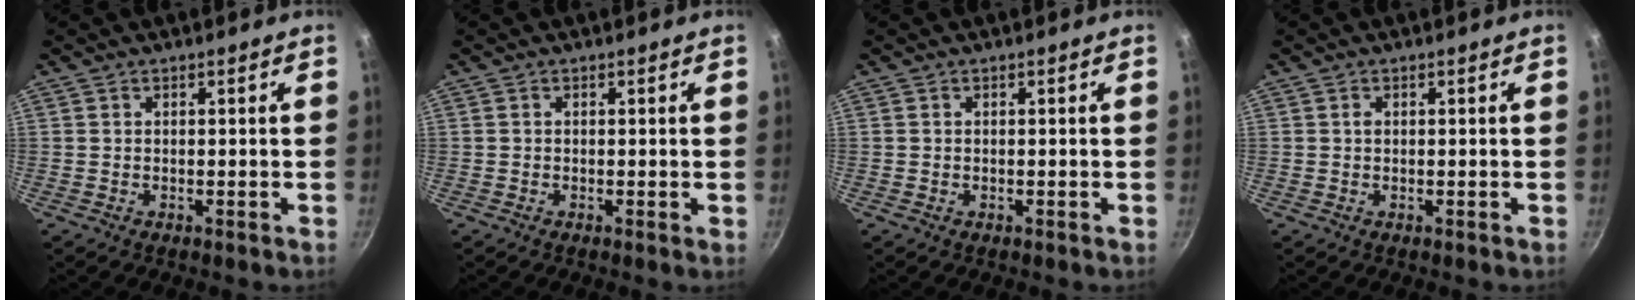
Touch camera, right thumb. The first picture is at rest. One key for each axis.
{"total": 0.0}
{"total": 0.0}
{"total": 0.6, "fx": 0.1, "fy": 0.5, "fz": 0.4, "tx": -0.006, "ty": 0.004, "tz": 0.002}